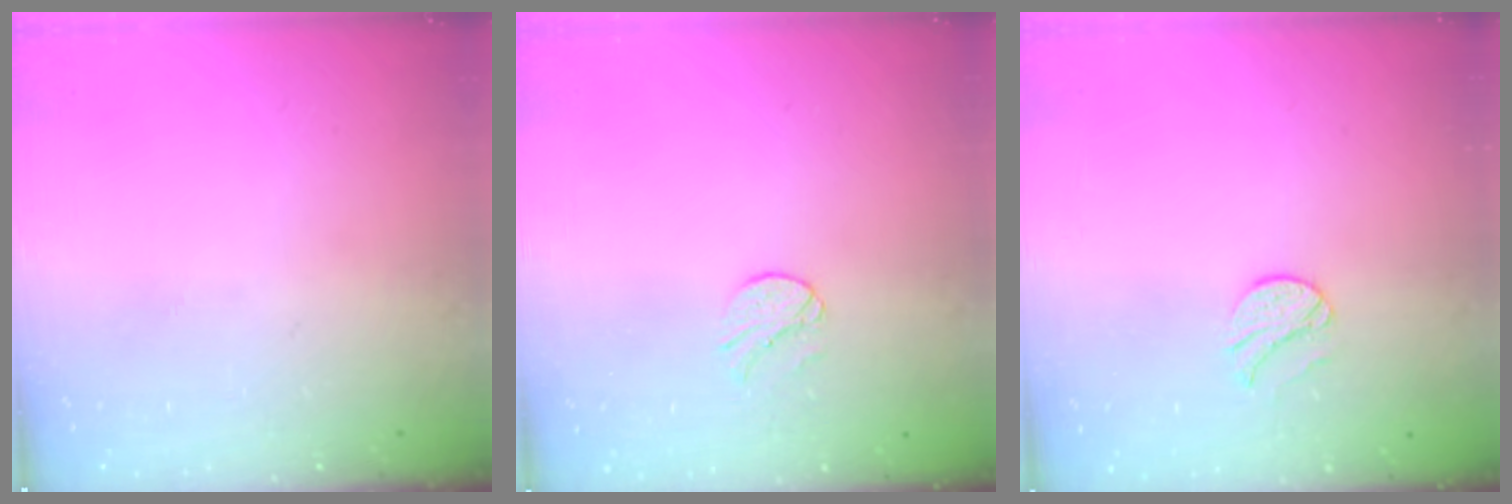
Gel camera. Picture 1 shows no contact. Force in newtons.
{"total": 5.8, "press": 5.8, "slide": 0.6}
{"total": 8.0, "press": 7.9, "slide": 0.6}